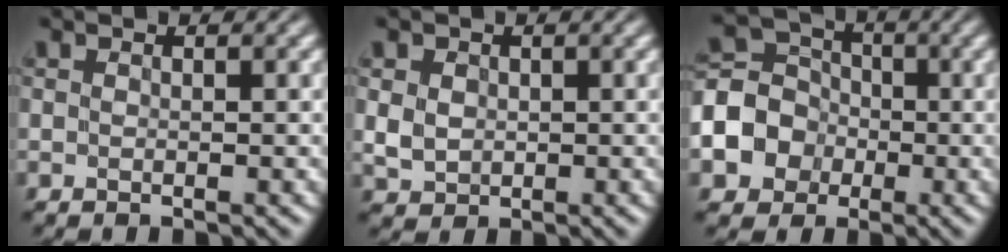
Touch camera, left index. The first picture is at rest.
{"total": 2.1, "force": [0.3, 1.8, 1.0], "torque": [-0.023, -0.003, 0.008]}
{"total": 6.8, "force": [-2.0, 5.9, 2.7], "torque": [-0.057, -0.001, -0.060]}